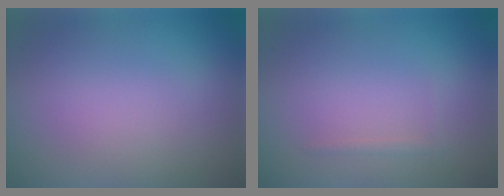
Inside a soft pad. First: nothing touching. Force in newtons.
{"total": 0.5, "press": 0.5, "slide": 0.0}